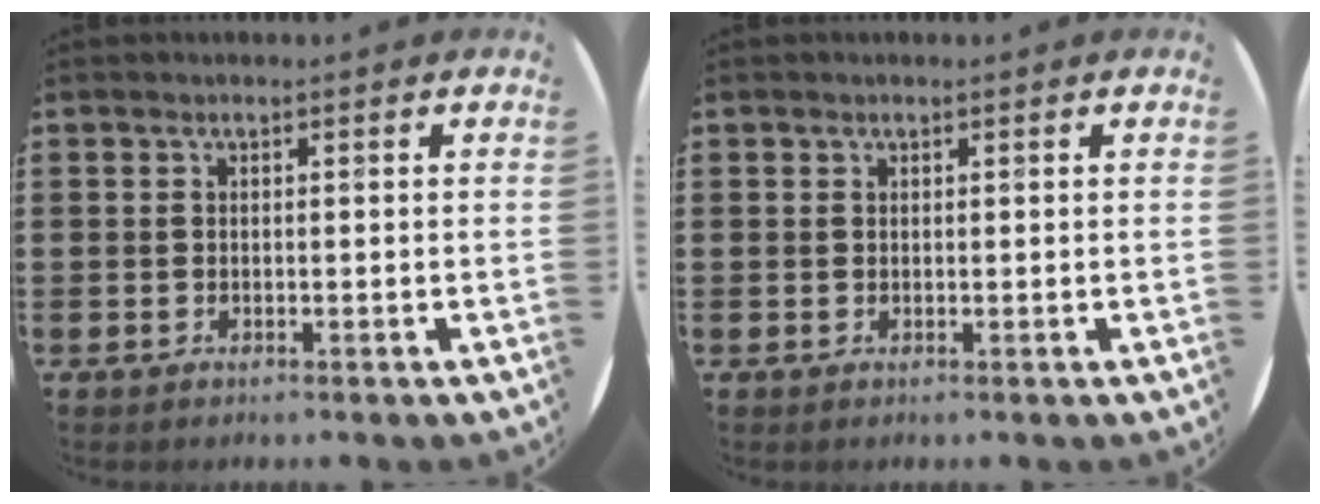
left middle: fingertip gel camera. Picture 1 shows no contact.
{"total": 0.0}